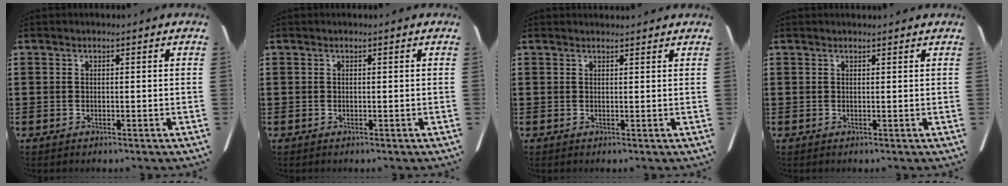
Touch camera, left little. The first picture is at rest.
{"total": 0.0}
{"total": 1.1, "force": [1.0, 0.1, 0.2], "torque": [0.003, -0.001, 0.017]}
{"total": 0.6, "force": [0.5, 0.0, 0.2], "torque": [0.003, -0.002, 0.008]}